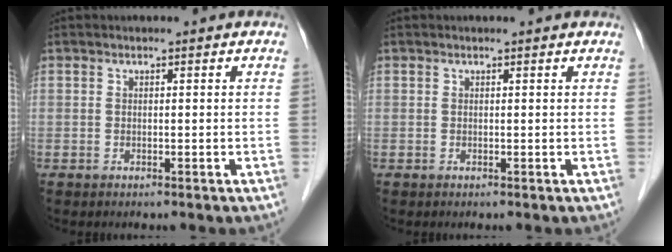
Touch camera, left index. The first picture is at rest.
{"total": 0.9, "force": [0.8, 0.1, 0.2], "torque": [-0.010, 0.005, 0.008]}